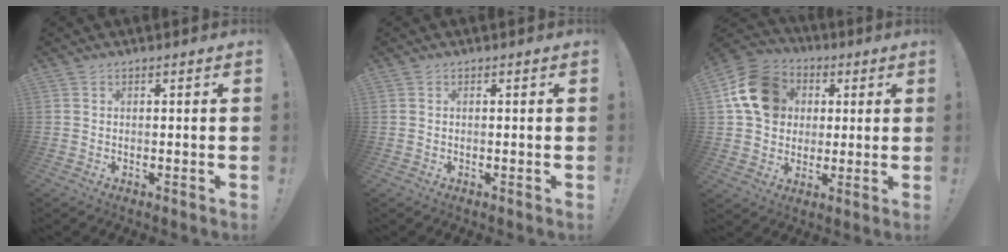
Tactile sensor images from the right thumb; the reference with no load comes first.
{"total": 0.0}
{"total": 16.6, "force": [4.4, 13.6, 8.5], "torque": [-0.123, -0.003, 0.091]}